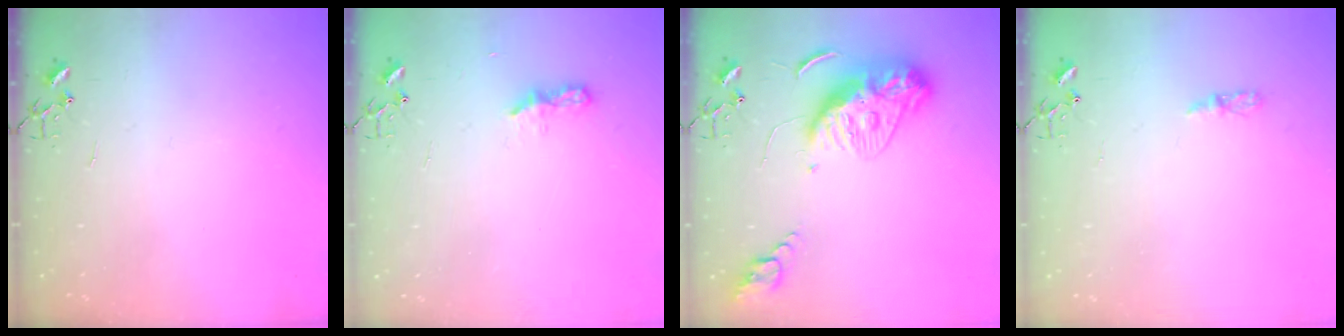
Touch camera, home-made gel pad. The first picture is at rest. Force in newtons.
{"total": 5.9, "press": 5.8, "slide": 0.7}
{"total": 12.9, "press": 12.9, "slide": 1.2}
{"total": 3.2, "press": 3.2, "slide": 0.4}